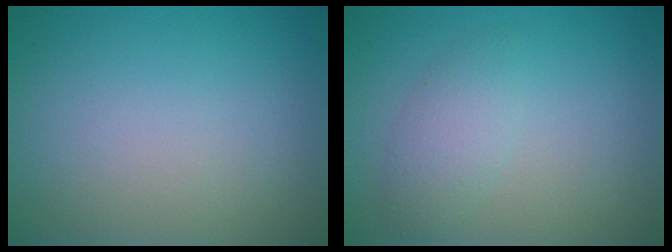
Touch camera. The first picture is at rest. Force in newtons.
{"total": 2.3, "press": 2.3, "slide": 0.1}